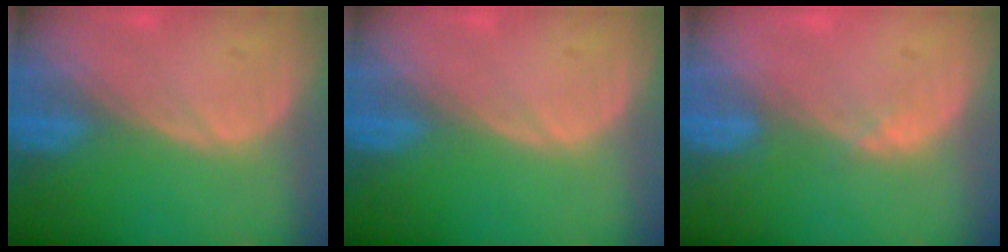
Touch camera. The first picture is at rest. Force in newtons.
{"total": 0.0}
{"total": 1.3, "press": 1.1, "slide": 0.8}